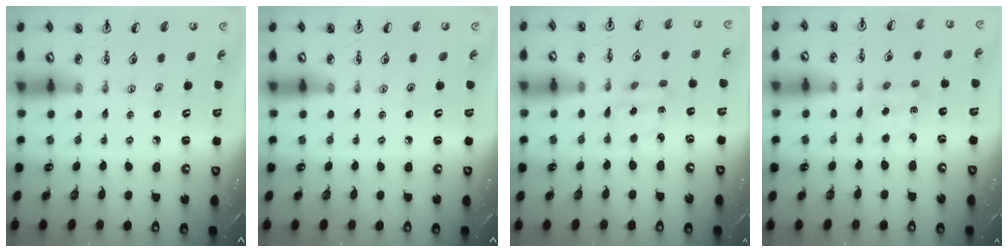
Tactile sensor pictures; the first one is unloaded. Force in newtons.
{"total": 0.0}
{"total": 3.1, "press": 3.0, "slide": 0.5}
{"total": 2.7, "press": 2.7, "slide": 0.5}